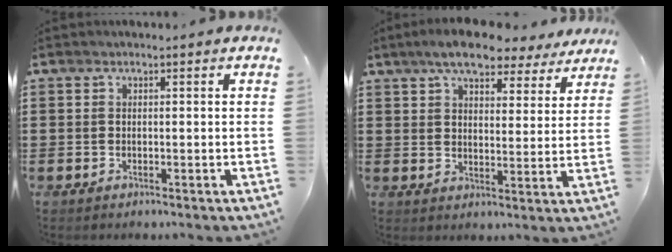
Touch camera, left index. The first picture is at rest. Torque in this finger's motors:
{"motor_torque": [1.26, -0.88, 0.64, 0.12]}